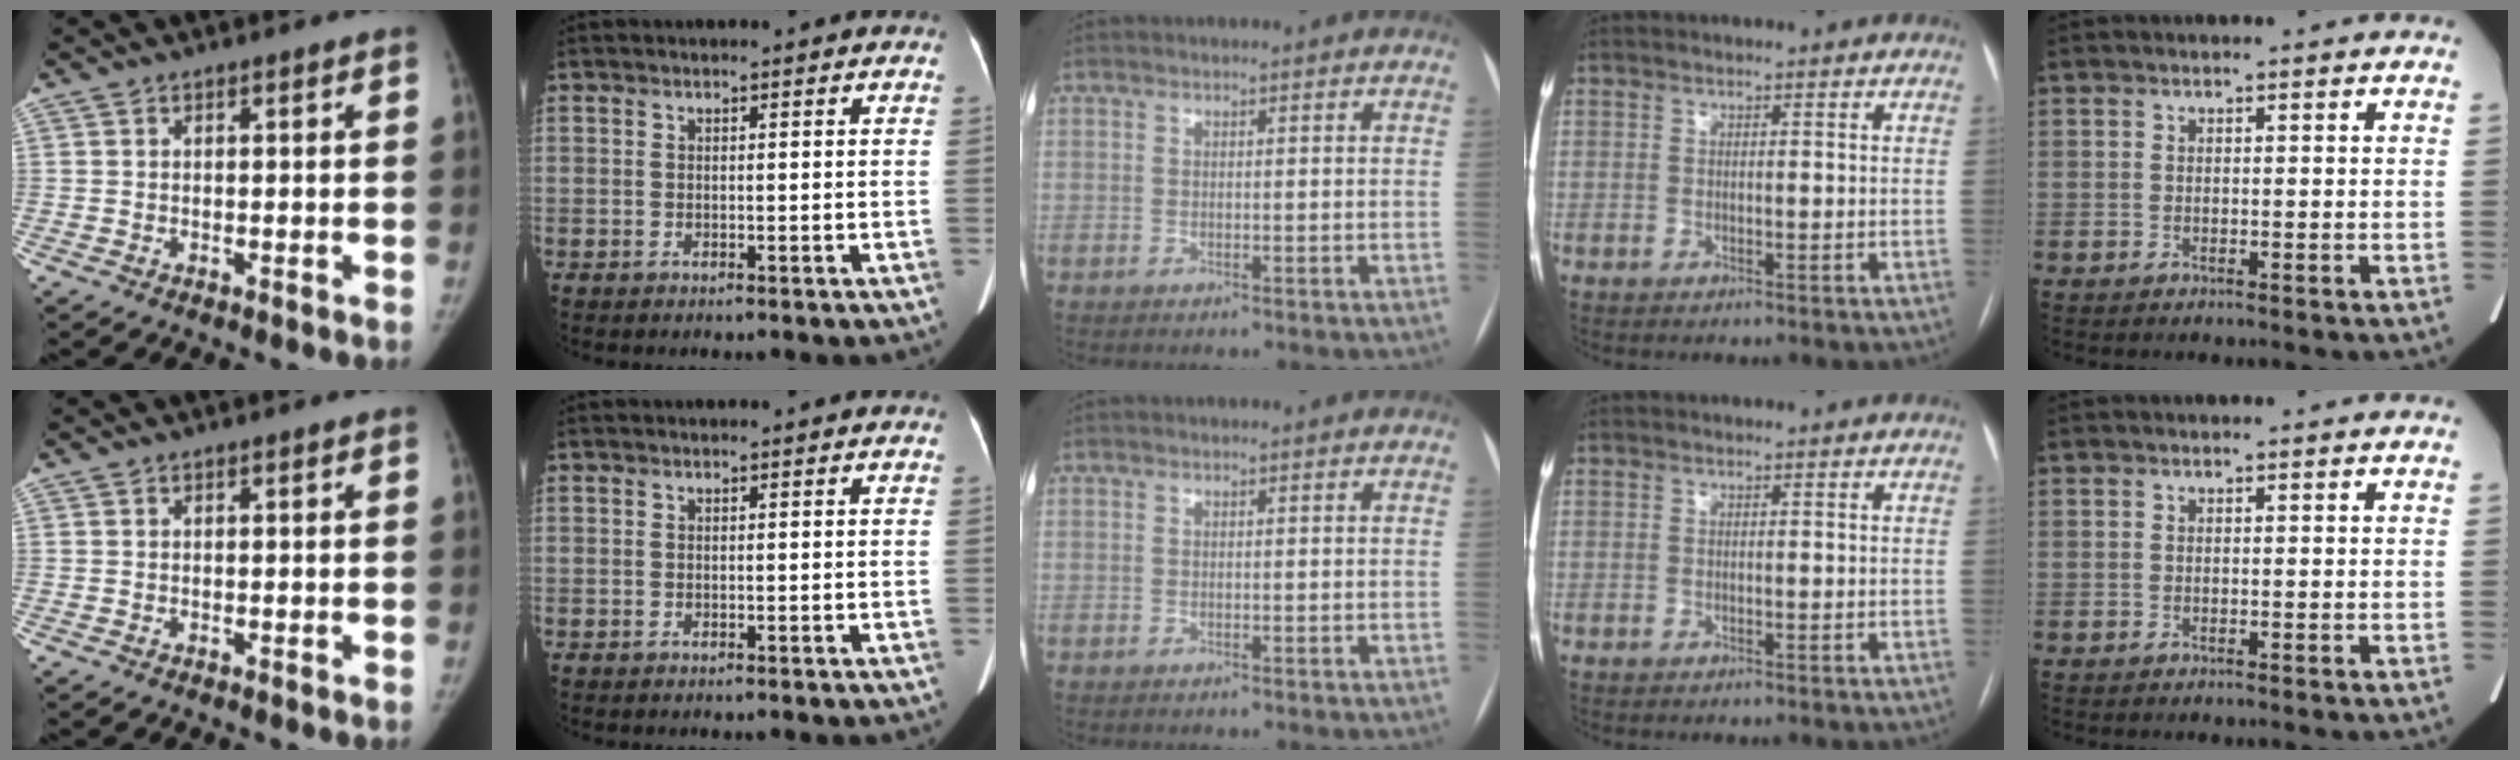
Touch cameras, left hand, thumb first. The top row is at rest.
{}